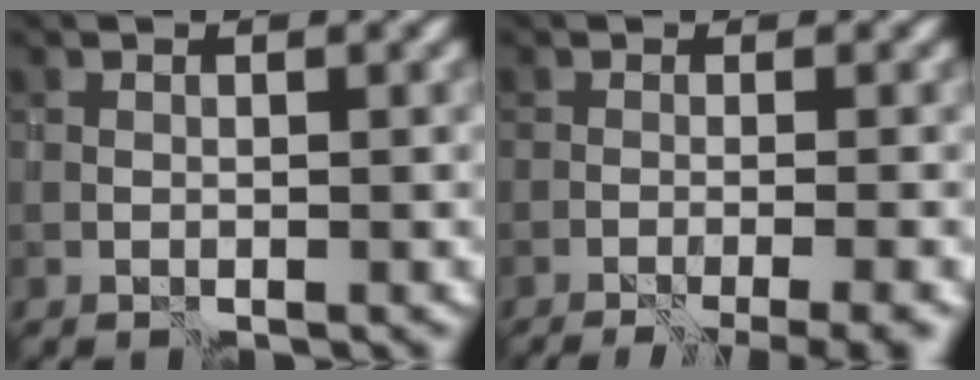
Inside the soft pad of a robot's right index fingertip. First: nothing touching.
{"total": 6.3, "force": [-4.8, 0.9, 3.9], "torque": [-0.030, -0.002, -0.051]}